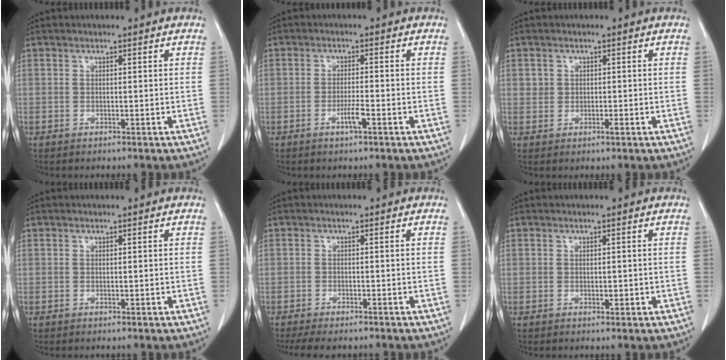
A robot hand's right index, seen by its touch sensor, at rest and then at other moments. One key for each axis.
{"total": 2.6, "fx": -1.2, "fy": 0.0, "fz": 2.4, "tx": -0.043, "ty": -0.002, "tz": -0.024}
{"total": 1.5, "fx": 0.3, "fy": 1.2, "fz": 0.7, "tx": -0.007, "ty": -0.002, "tz": 0.002}
{"total": 0.0}
{"total": 3.6, "fx": -2.9, "fy": 0.5, "fz": 2.1, "tx": -0.031, "ty": -0.006, "tz": -0.050}
{"total": 1.1, "fx": 0.0, "fy": 0.6, "fz": 0.9, "tx": -0.007, "ty": -0.001, "tz": 0.000}